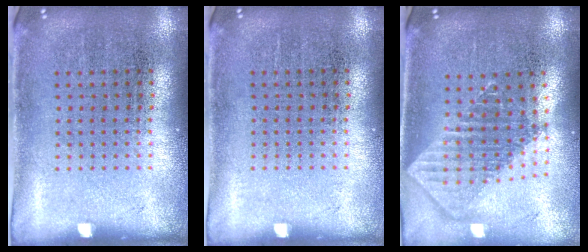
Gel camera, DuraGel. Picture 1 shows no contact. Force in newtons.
{"total": 0.0}
{"total": 1.9, "press": 1.5, "slide": 1.2}